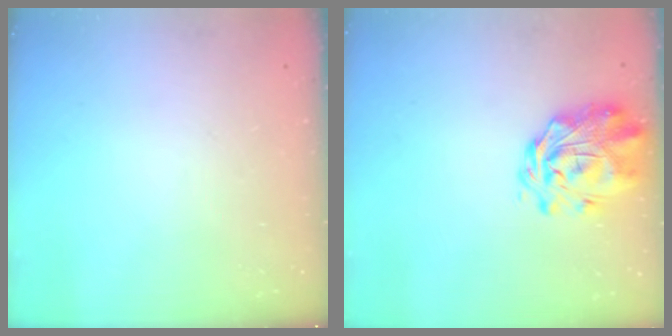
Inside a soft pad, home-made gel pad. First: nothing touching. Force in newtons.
{"total": 2.9, "press": 2.6, "slide": 1.4}